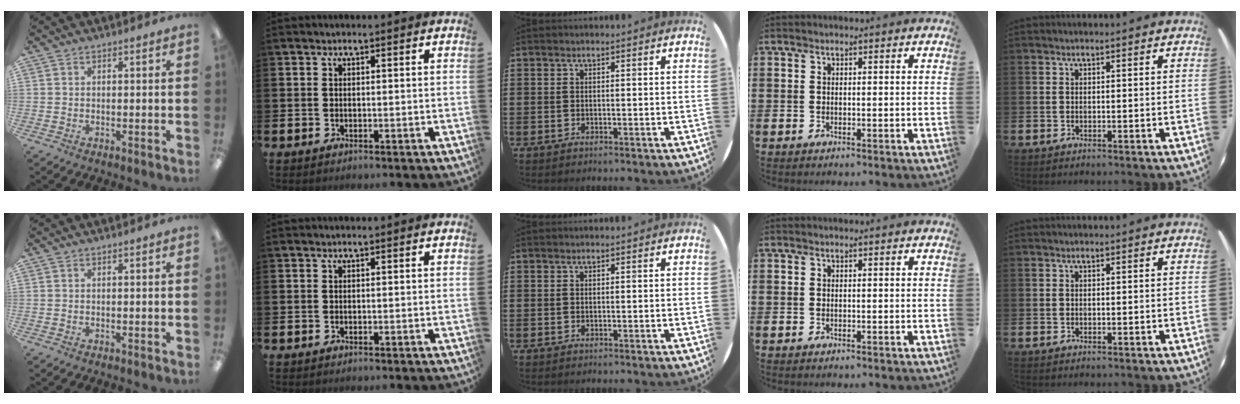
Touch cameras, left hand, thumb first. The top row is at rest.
{}